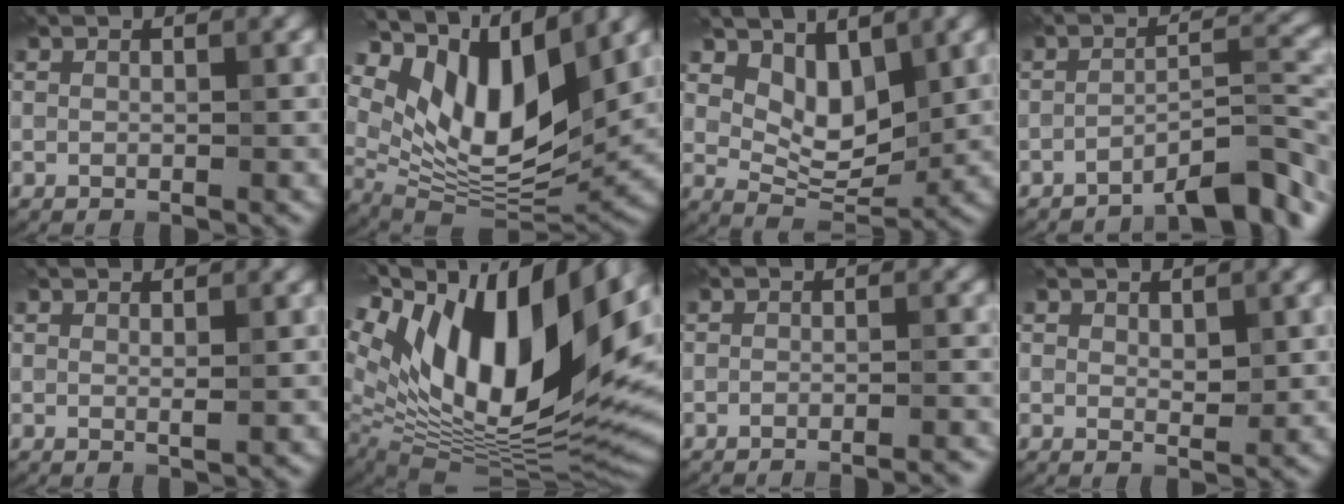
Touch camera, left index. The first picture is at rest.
{"total": 13.1, "force": [6.0, 5.9, 10.0], "torque": [-0.183, -0.001, 0.118]}
{"total": 4.6, "force": [2.2, 2.6, 3.1], "torque": [-0.057, -0.017, 0.036]}
{"total": 6.4, "force": [-4.9, 1.0, 3.9], "torque": [-0.058, 0.010, -0.079]}
{"total": 0.9, "force": [0.4, 0.1, 0.7], "torque": [-0.013, -0.001, 0.005]}
{"total": 18.4, "force": [6.0, 8.1, 15.3], "torque": [-0.281, 0.017, 0.102]}
{"total": 3.4, "force": [-3.0, 0.6, 1.4], "torque": [-0.011, 0.013, -0.047]}
{"total": 1.5, "force": [0.6, 0.8, 1.1], "torque": [-0.019, -0.004, 0.014]}